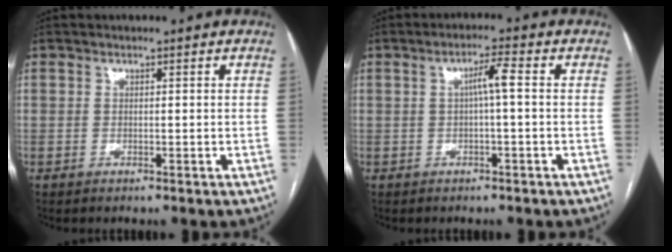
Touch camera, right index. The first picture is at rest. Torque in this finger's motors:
{"motor_torque": [0.40, 0.20, 0.11, 0.06]}